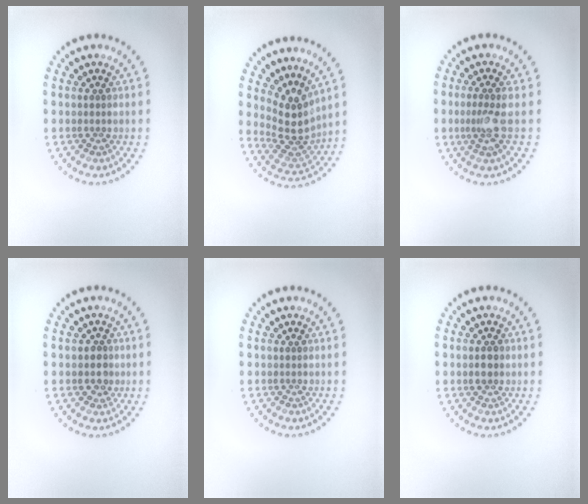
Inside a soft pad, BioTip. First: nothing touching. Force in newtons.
{"total": 3.8, "press": 2.8, "slide": 2.5}
{"total": 2.2, "press": 1.6, "slide": 1.4}
{"total": 1.6, "press": 1.5, "slide": 0.6}
{"total": 0.0}
{"total": 1.7, "press": 1.7, "slide": 0.1}